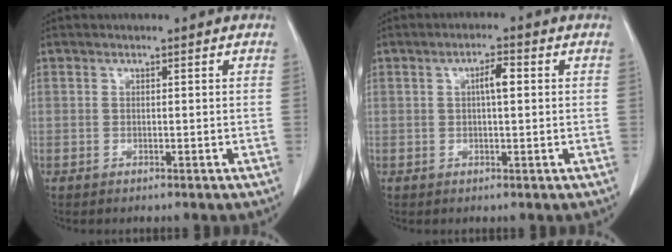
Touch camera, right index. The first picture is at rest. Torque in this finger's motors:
{"motor_torque": [0.39, 0.00, 0.22, 0.07]}